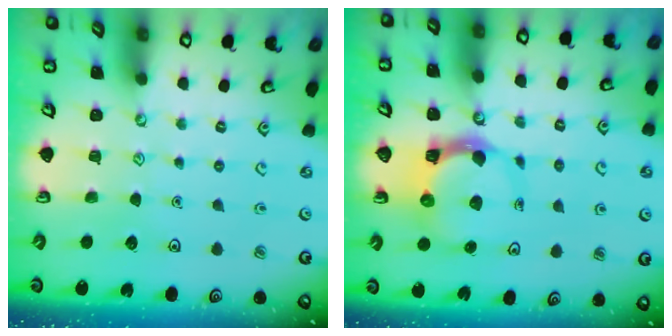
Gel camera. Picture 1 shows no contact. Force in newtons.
{"total": 6.3, "press": 6.2, "slide": 1.1}